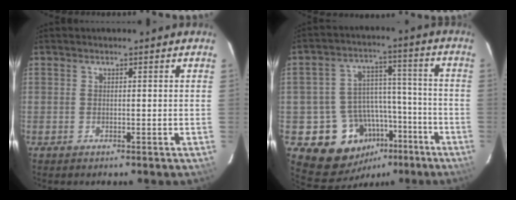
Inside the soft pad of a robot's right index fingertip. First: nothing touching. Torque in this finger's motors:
{"motor_torque": [0.65, -0.76, 0.08, -0.07]}